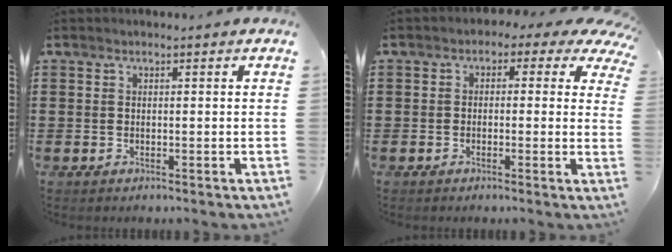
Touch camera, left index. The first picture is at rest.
{"total": 1.8, "force": [-0.8, 1.3, 0.9], "torque": [-0.024, 0.006, -0.021]}